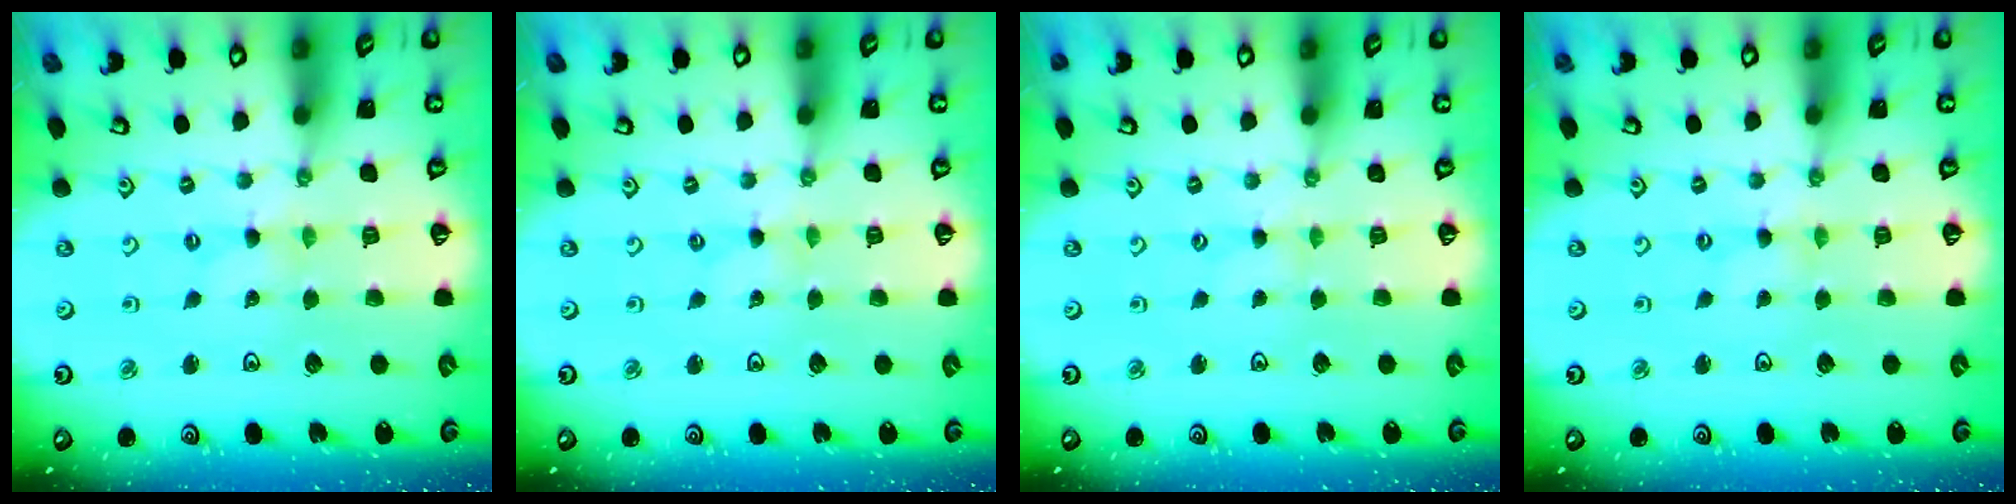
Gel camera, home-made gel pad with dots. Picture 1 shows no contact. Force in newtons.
{"total": 0.0}
{"total": 0.0}
{"total": 0.0}